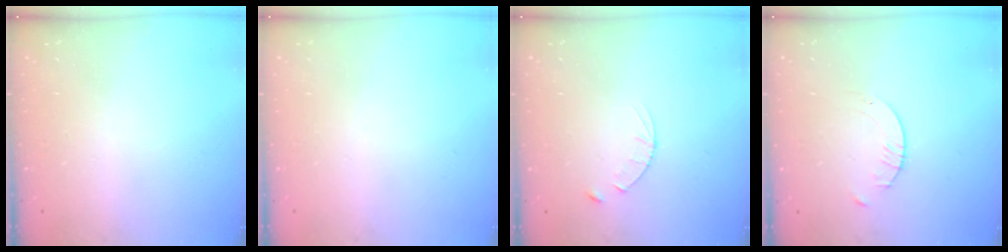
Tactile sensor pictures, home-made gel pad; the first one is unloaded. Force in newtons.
{"total": 0.0}
{"total": 3.9, "press": 3.9, "slide": 0.4}
{"total": 1.6, "press": 1.6, "slide": 0.2}